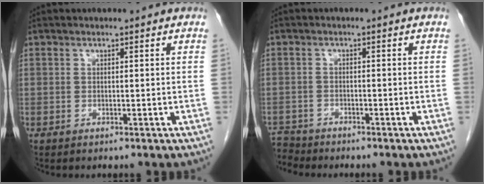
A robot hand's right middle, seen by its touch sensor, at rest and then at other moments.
{"total": 3.4, "force": [-3.3, 0.3, -0.7], "torque": [0.015, -0.013, -0.060]}